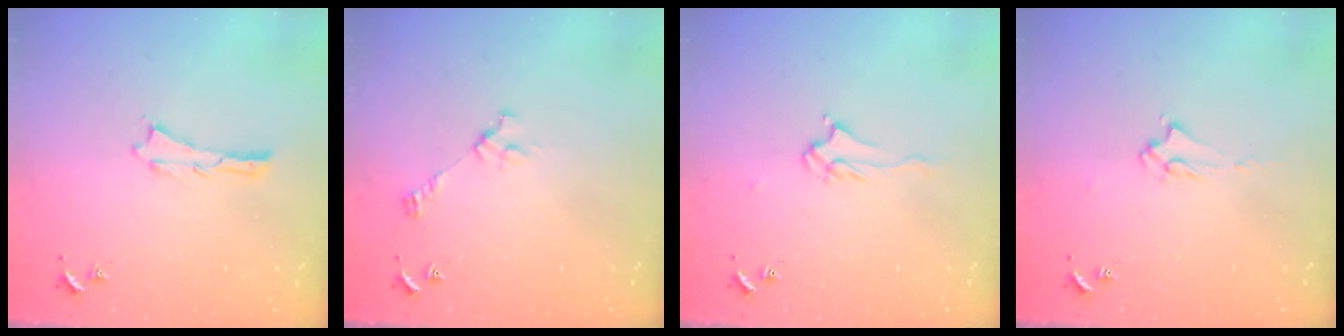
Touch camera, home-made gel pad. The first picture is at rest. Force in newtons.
{"total": 3.1, "press": 3.1, "slide": 0.2}
{"total": 2.5, "press": 2.4, "slide": 0.4}
{"total": 1.9, "press": 1.9, "slide": 0.3}